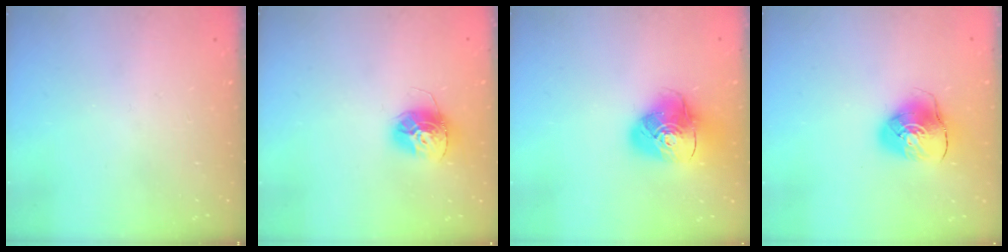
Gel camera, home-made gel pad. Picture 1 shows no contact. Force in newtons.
{"total": 13.0, "press": 12.9, "slide": 1.2}
{"total": 16.0, "press": 15.9, "slide": 1.8}
{"total": 9.8, "press": 9.7, "slide": 1.6}